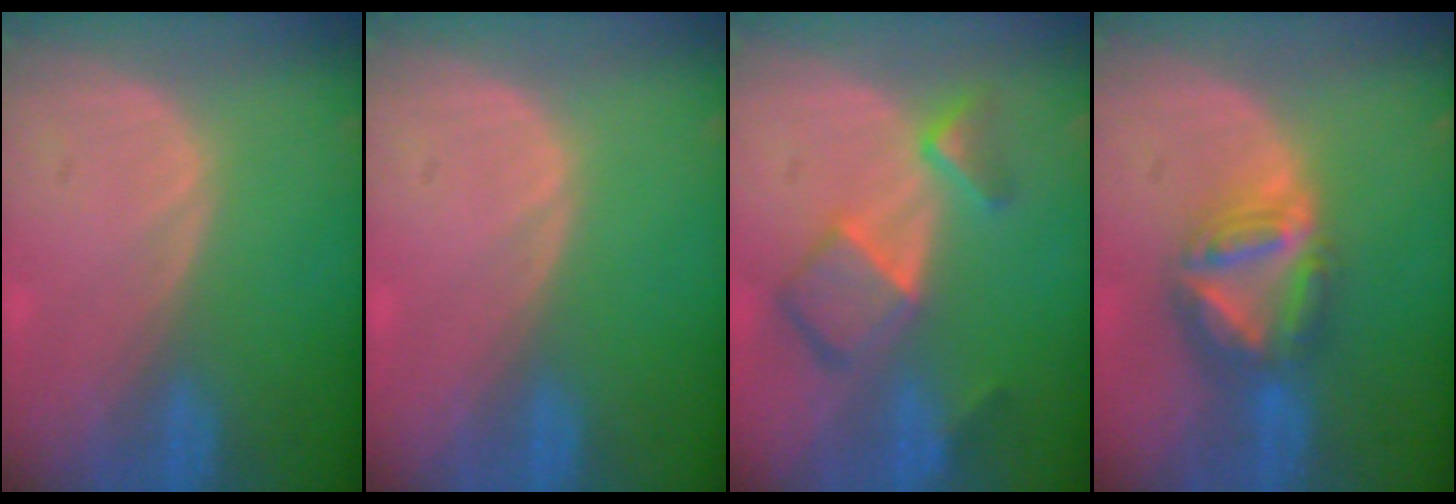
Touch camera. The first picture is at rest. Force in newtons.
{"total": 0.0}
{"total": 7.6, "press": 6.6, "slide": 3.8}
{"total": 7.9, "press": 6.7, "slide": 4.1}